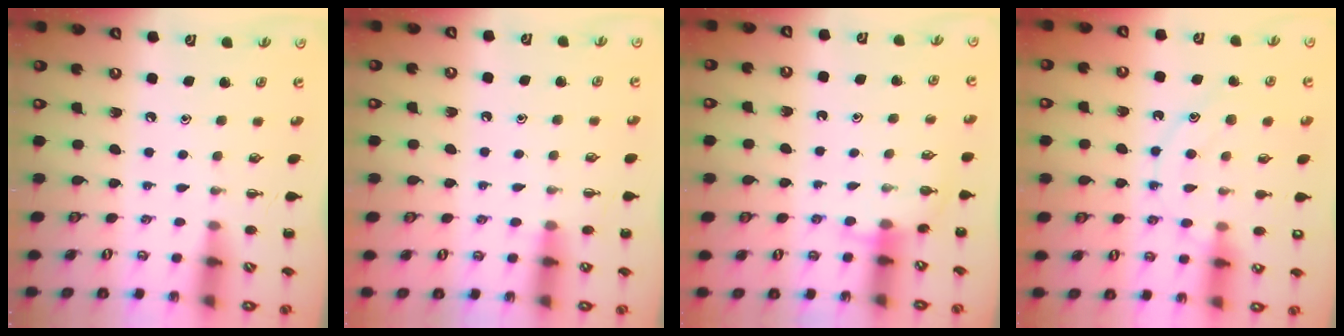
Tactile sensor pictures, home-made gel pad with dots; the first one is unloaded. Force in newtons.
{"total": 5.6, "press": 5.2, "slide": 2.2}
{"total": 5.1, "press": 5.1, "slide": 0.5}
{"total": 11.9, "press": 11.8, "slide": 0.6}